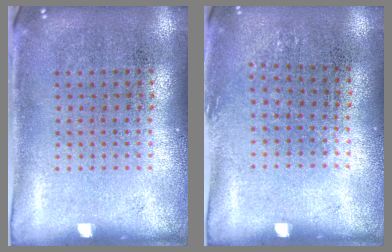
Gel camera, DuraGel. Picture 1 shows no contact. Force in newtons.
{"total": 0.9, "press": 0.6, "slide": 0.6}